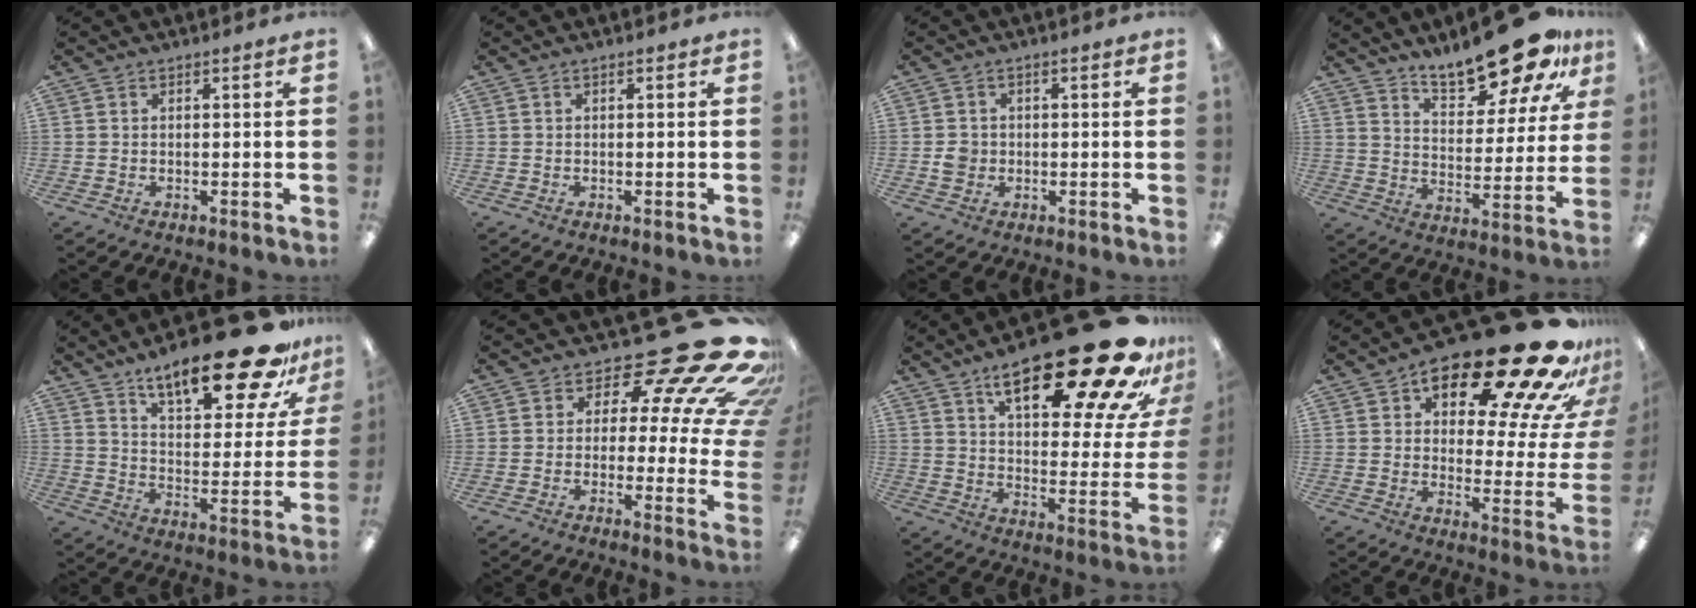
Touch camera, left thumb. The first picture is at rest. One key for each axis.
{"total": 0.0}
{"total": 3.3, "fx": -0.6, "fy": 3.0, "fz": 1.3, "tx": -0.015, "ty": 0.002, "tz": -0.013}
{"total": 18.4, "fx": 14.9, "fy": 5.6, "fz": 9.2, "tx": -0.135, "ty": -0.099, "tz": 0.252}
{"total": 23.9, "fx": 17.1, "fy": 7.1, "fz": 15.1, "tx": -0.220, "ty": -0.110, "tz": 0.278}
{"total": 20.4, "fx": 14.2, "fy": 7.1, "fz": 12.9, "tx": -0.148, "ty": -0.119, "tz": 0.232}
{"total": 31.6, "fx": 19.1, "fy": 10.6, "fz": 22.8, "tx": -0.305, "ty": -0.129, "tz": 0.305}
{"total": 26.6, "fx": 17.6, "fy": 8.6, "fz": 18.0, "tx": -0.234, "ty": -0.128, "tz": 0.281}